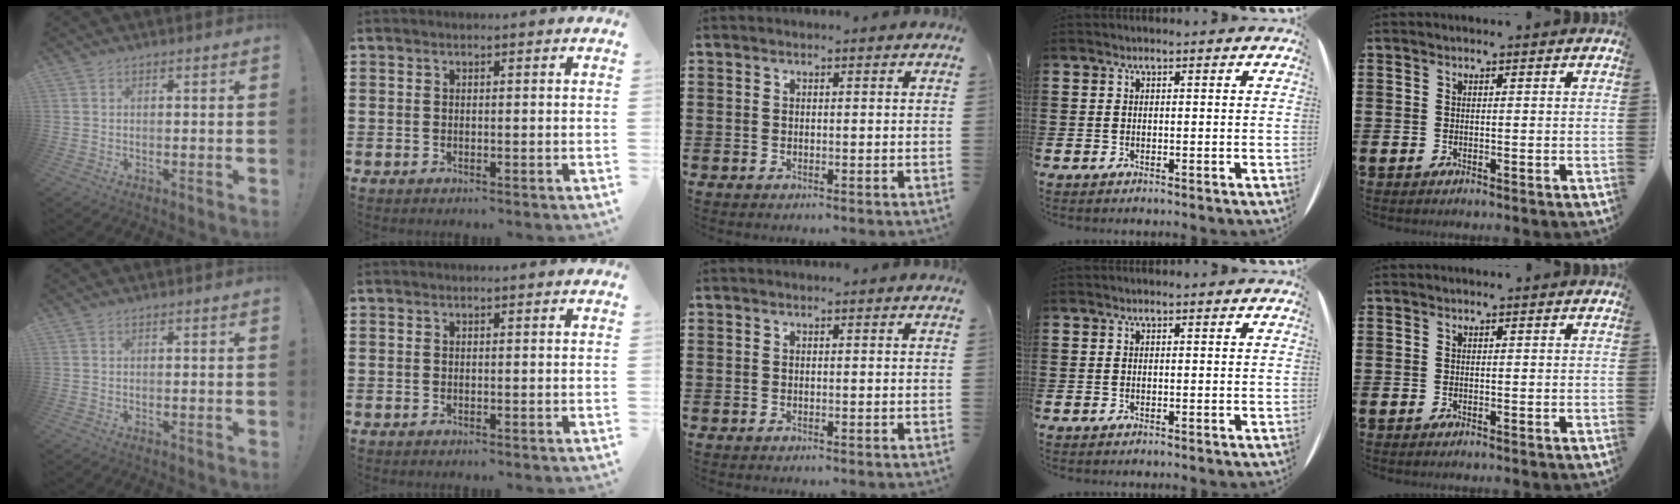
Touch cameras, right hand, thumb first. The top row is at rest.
{}